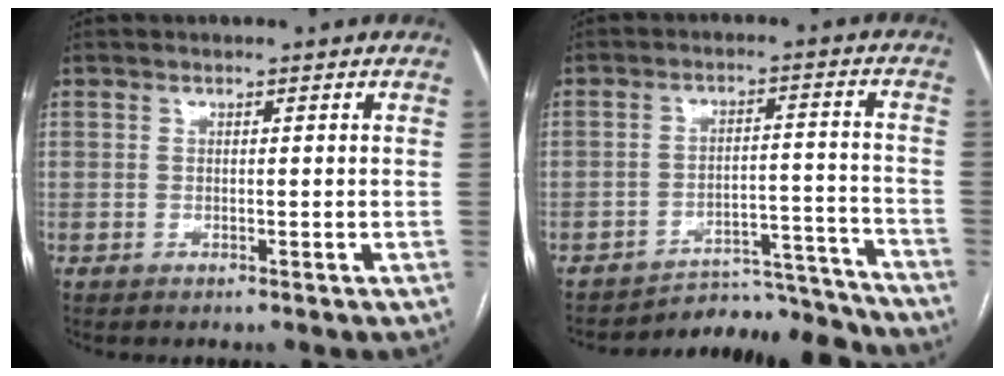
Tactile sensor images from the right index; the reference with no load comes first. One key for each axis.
{"total": 12.0, "fx": -11.9, "fy": 0.8, "fz": -0.5, "tx": 0.022, "ty": 0.034, "tz": -0.174}